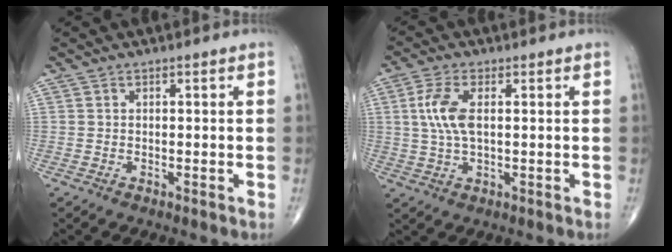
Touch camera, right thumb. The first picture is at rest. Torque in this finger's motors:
{"motor_torque": [0.13, 0.21, 0.68, 0.30, 0.06]}